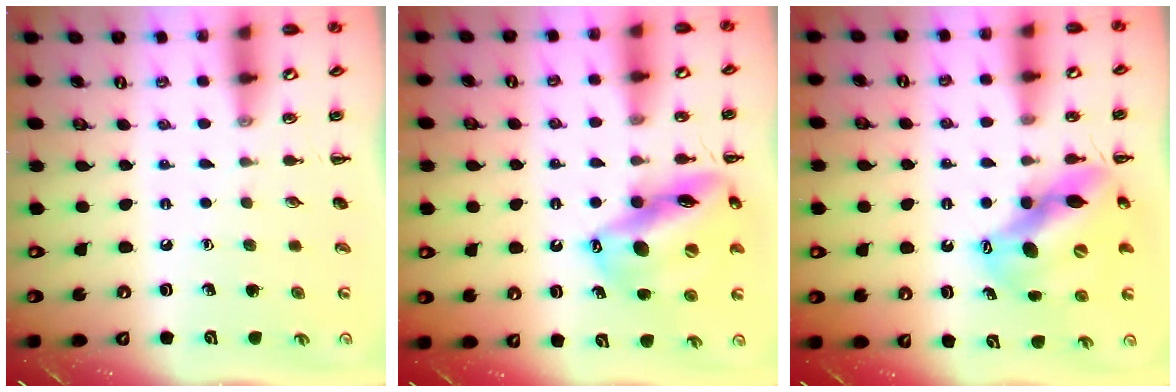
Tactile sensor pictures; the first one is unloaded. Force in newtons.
{"total": 17.8, "press": 17.2, "slide": 4.6}
{"total": 13.6, "press": 13.1, "slide": 3.6}